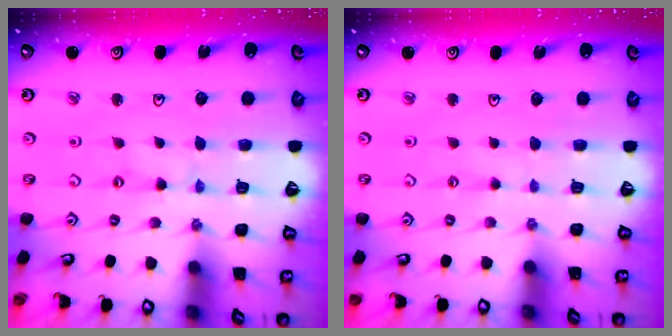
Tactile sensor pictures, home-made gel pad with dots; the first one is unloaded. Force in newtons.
{"total": 1.4, "press": 1.4, "slide": 0.2}